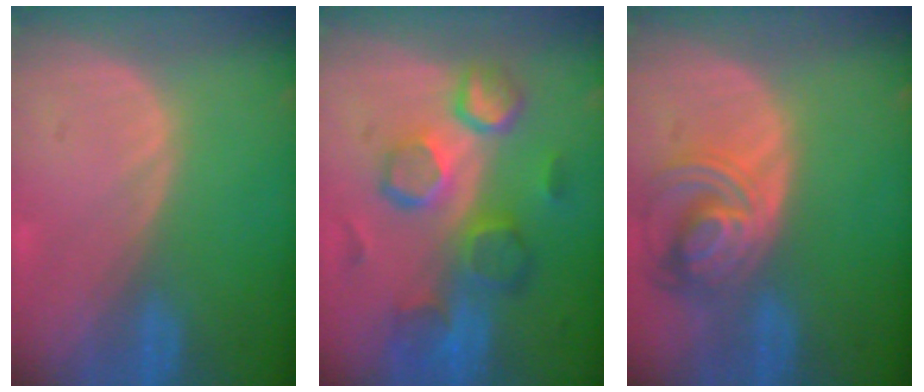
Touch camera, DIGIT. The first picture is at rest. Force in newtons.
{"total": 10.6, "press": 9.2, "slide": 5.2}
{"total": 7.8, "press": 6.8, "slide": 3.7}